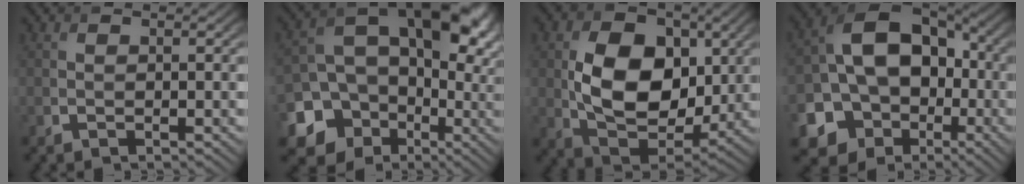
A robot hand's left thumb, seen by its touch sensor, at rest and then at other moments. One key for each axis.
{"total": 17.0, "fx": -2.5, "fy": 14.0, "fz": 9.4, "tx": -0.182, "ty": -0.029, "tz": -0.040}
{"total": 12.1, "fx": 0.9, "fy": 8.2, "fz": 8.9, "tx": -0.169, "ty": -0.007, "tz": 0.019}
{"total": 17.5, "fx": -4.0, "fy": 14.0, "fz": 9.7, "tx": -0.181, "ty": -0.024, "tz": -0.079}